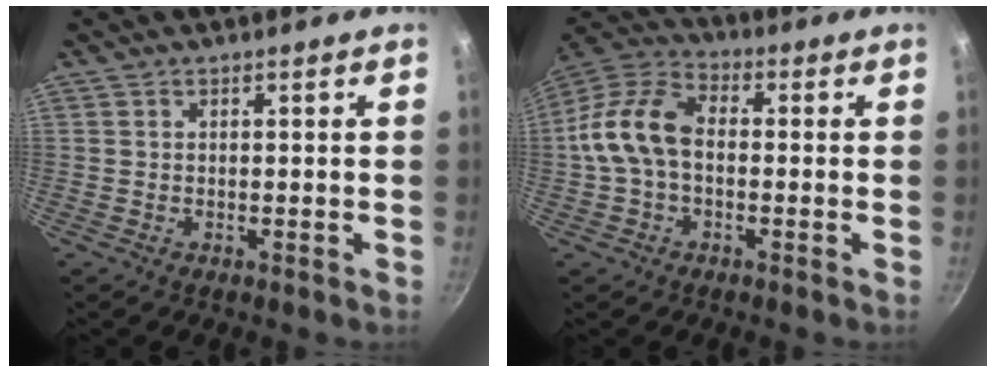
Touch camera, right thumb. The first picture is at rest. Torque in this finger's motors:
{"motor_torque": [0.62, 2.11, 1.04, -0.57, 0.14]}